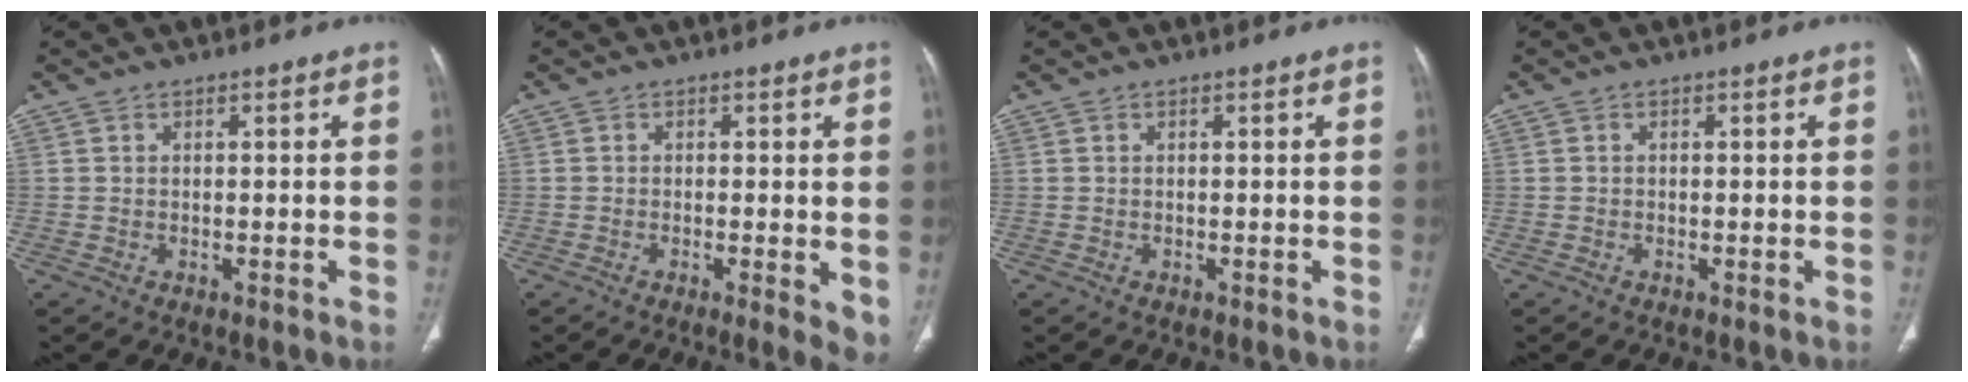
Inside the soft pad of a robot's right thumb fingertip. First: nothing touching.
{"total": 4.6, "force": [-0.7, 1.3, 4.4], "torque": [-0.060, -0.012, -0.015]}
{"total": 0.0}
{"total": 0.0}